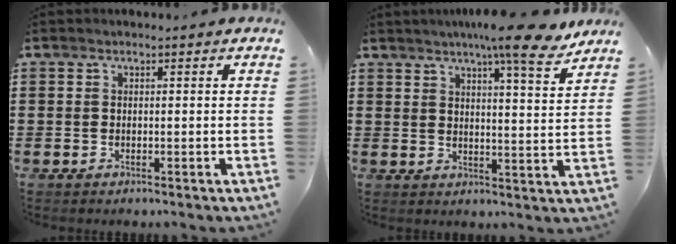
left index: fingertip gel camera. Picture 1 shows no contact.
{"total": 9.1, "force": [7.4, 0.0, 5.3], "torque": [-0.090, -0.033, 0.123]}